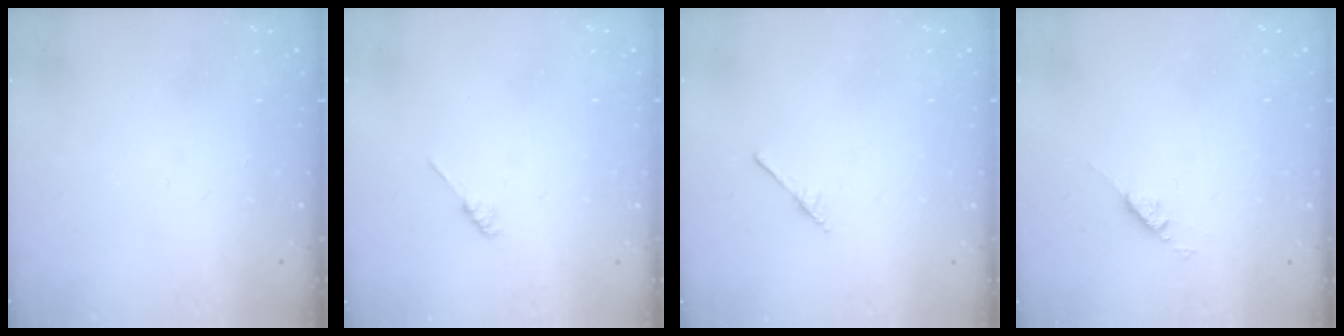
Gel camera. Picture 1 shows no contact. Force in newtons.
{"total": 1.2, "press": 1.1, "slide": 0.3}
{"total": 2.5, "press": 2.4, "slide": 0.3}
{"total": 3.5, "press": 3.4, "slide": 0.6}